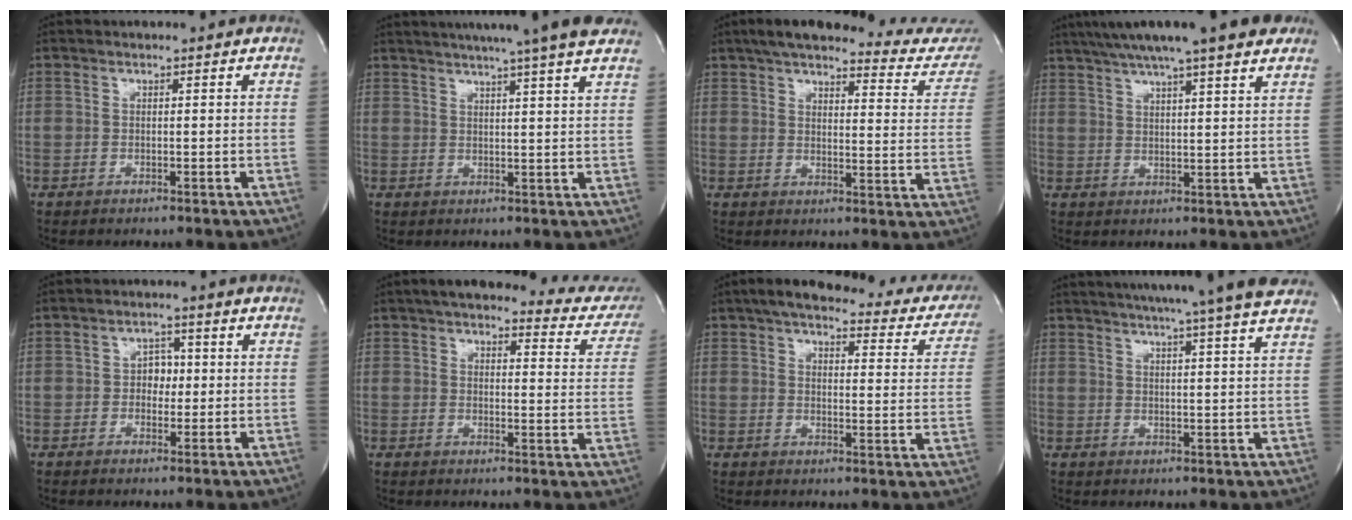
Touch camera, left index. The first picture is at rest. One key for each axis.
{"total": 16.2, "fx": 13.6, "fy": -0.5, "fz": 8.8, "tx": -0.143, "ty": 0.014, "tz": 0.168}
{"total": 24.0, "fx": 21.7, "fy": 3.9, "fz": 9.6, "tx": -0.128, "ty": -0.046, "tz": 0.248}
{"total": 16.5, "fx": 13.1, "fy": 1.1, "fz": 10.0, "tx": -0.167, "ty": 0.031, "tz": 0.179}
{"total": 3.1, "fx": 0.0, "fy": 2.2, "fz": 2.1, "tx": -0.023, "ty": 0.006, "tz": -0.003}
{"total": 18.2, "fx": 16.4, "fy": 4.2, "fz": 6.6, "tx": -0.068, "ty": -0.032, "tz": 0.173}
{"total": 25.1, "fx": 21.5, "fy": 6.5, "fz": 11.2, "tx": -0.146, "ty": -0.018, "tz": 0.238}
{"total": 19.6, "fx": 16.8, "fy": -0.7, "fz": 10.0, "tx": -0.163, "ty": -0.002, "tz": 0.212}